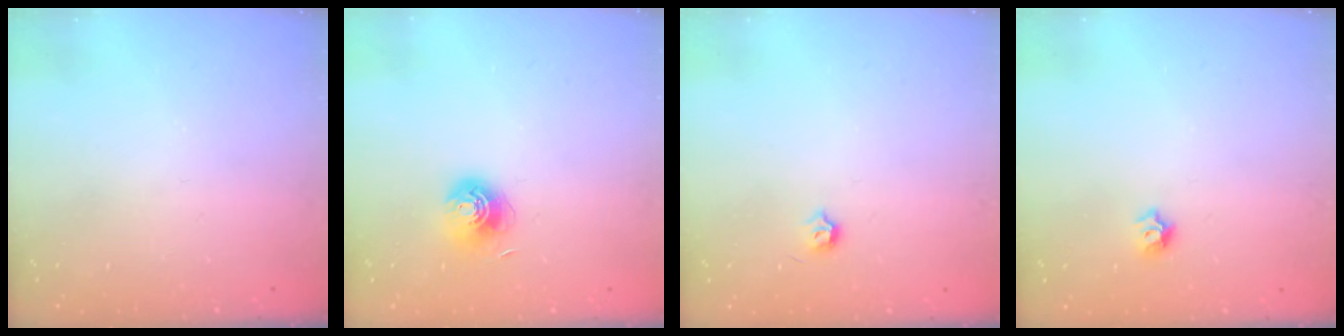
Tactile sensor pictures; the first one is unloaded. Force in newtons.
{"total": 7.0, "press": 7.0, "slide": 0.5}
{"total": 3.7, "press": 3.6, "slide": 0.6}
{"total": 5.7, "press": 5.6, "slide": 0.7}